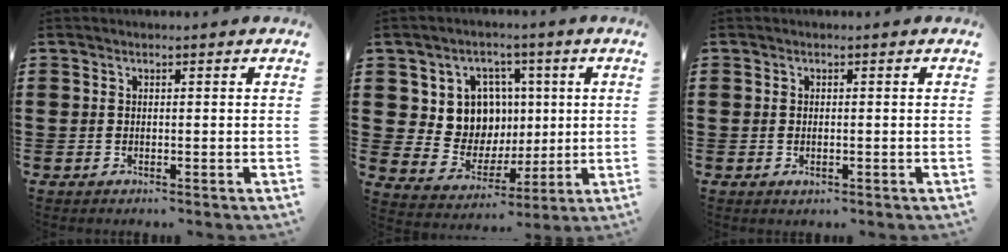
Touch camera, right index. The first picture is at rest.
{"total": 9.2, "force": [2.2, 8.4, 3.1], "torque": [-0.087, -0.002, 0.048]}
{"total": 0.9, "force": [-0.2, 0.4, 0.8], "torque": [-0.017, -0.003, -0.004]}